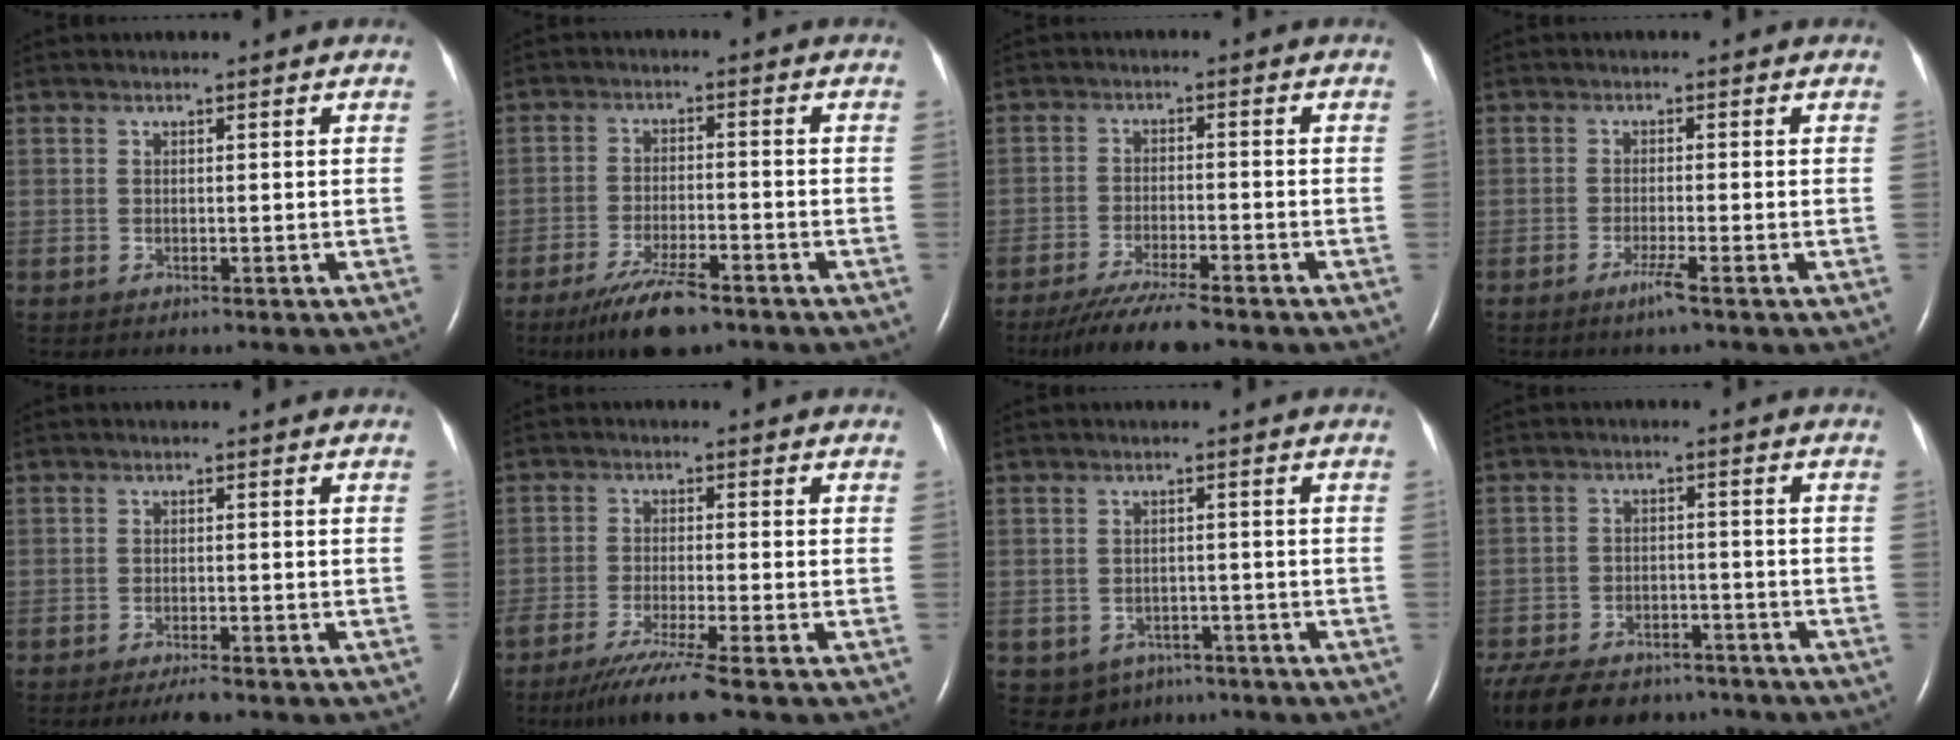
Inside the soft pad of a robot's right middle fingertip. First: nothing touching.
{"total": 8.4, "force": [-6.0, 1.7, 5.6], "torque": [-0.107, -0.016, -0.103]}
{"total": 7.8, "force": [-6.4, 0.5, 4.4], "torque": [-0.080, -0.022, -0.109]}
{"total": 2.4, "force": [-1.5, -0.5, 1.8], "torque": [-0.039, -0.007, -0.031]}
{"total": 2.7, "force": [-2.2, 0.2, 1.5], "torque": [-0.030, -0.006, -0.036]}
{"total": 7.2, "force": [-5.3, -1.1, 4.8], "torque": [-0.084, -0.024, -0.096]}
{"total": 4.6, "force": [-2.7, 3.6, 0.9], "torque": [-0.010, 0.008, -0.029]}
{"total": 18.6, "force": [-14.4, 8.7, 7.9], "torque": [-0.215, -0.023, -0.206]}